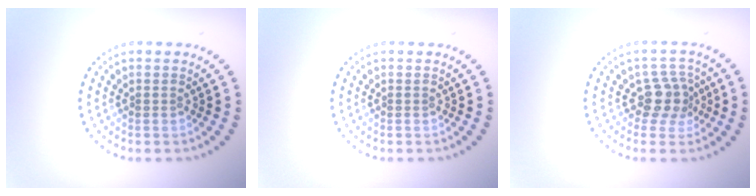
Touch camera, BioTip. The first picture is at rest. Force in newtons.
{"total": 0.0}
{"total": 2.9, "press": 2.3, "slide": 1.7}